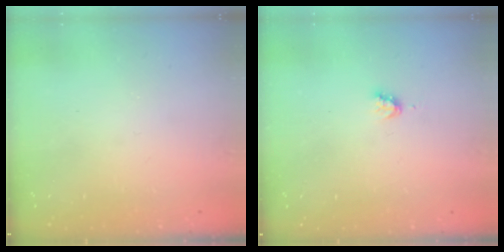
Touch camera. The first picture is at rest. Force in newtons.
{"total": 2.8, "press": 2.8, "slide": 0.3}